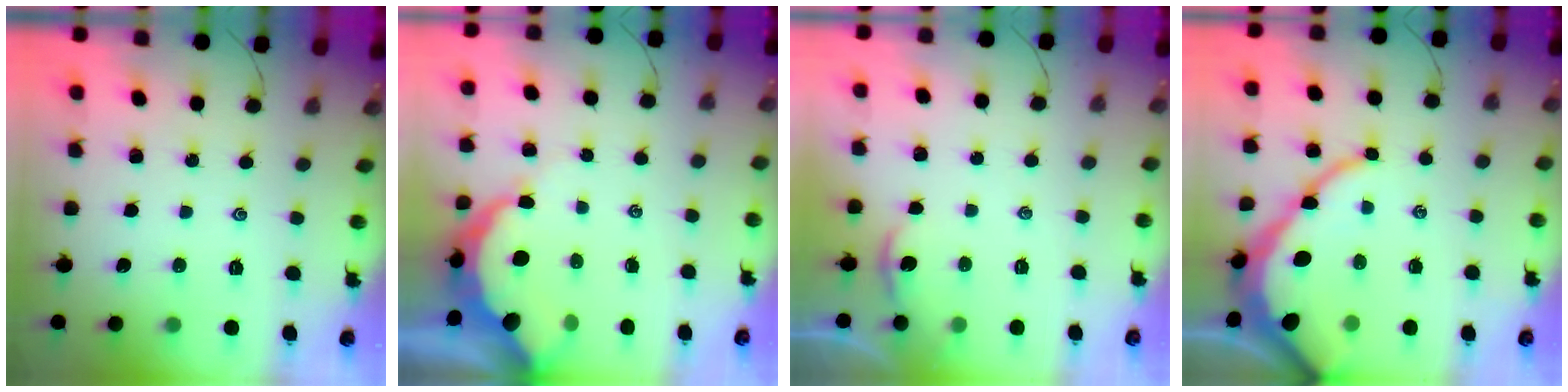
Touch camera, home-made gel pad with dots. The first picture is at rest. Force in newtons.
{"total": 8.7, "press": 8.7, "slide": 0.9}
{"total": 1.2, "press": 1.2, "slide": 0.1}
{"total": 12.0, "press": 11.9, "slide": 1.3}